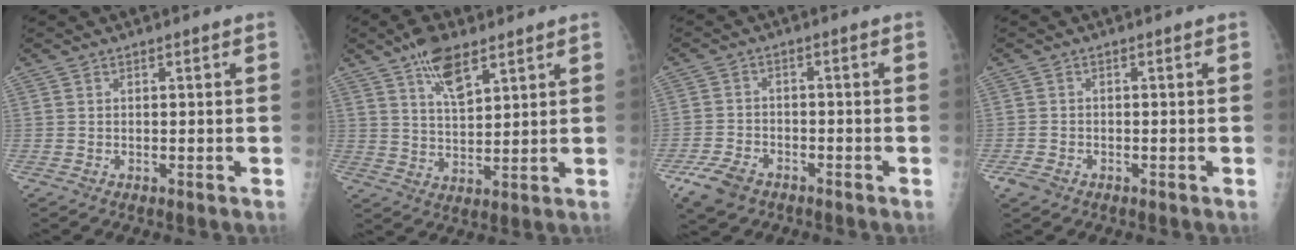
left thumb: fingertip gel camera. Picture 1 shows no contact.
{"total": 8.7, "force": [5.4, 3.6, 5.9], "torque": [-0.088, -0.025, 0.098]}
{"total": 6.8, "force": [-4.3, 4.1, 3.3], "torque": [-0.071, 0.013, -0.077]}
{"total": 2.5, "force": [-1.5, 1.7, 1.1], "torque": [-0.021, 0.004, -0.026]}